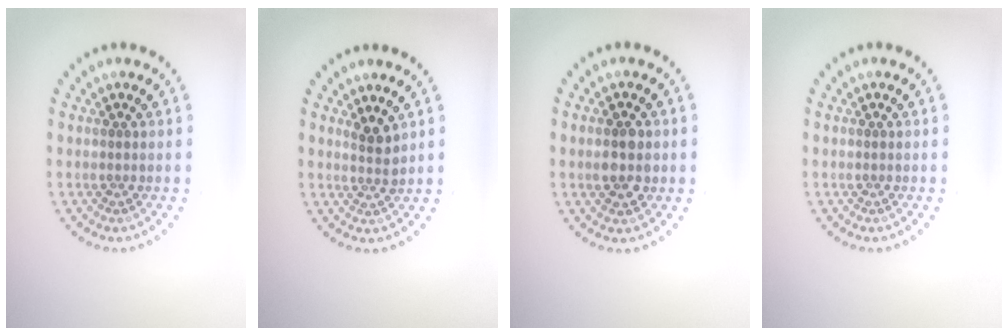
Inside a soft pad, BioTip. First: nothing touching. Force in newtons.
{"total": 1.8, "press": 1.4, "slide": 1.1}
{"total": 2.9, "press": 2.9, "slide": 0.1}
{"total": 0.0}